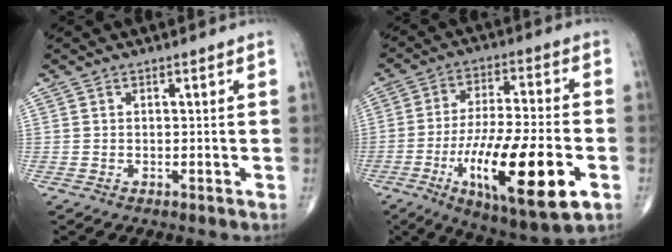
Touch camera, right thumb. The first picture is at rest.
{"total": 21.7, "force": [-7.4, 5.9, 19.6], "torque": [-0.344, 0.005, -0.113]}